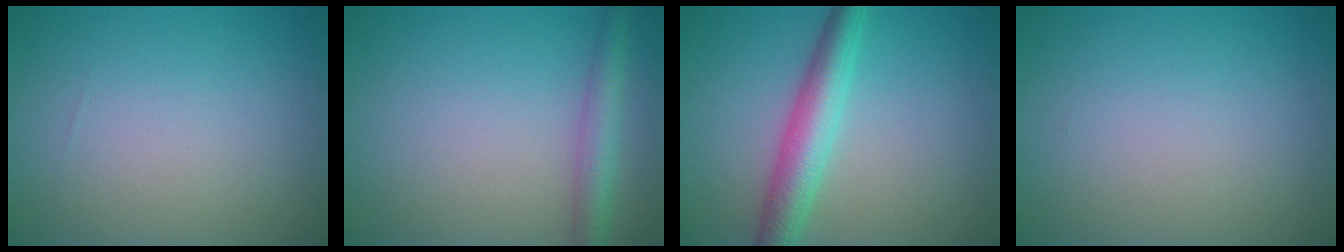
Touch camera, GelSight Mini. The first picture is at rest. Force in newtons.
{"total": 3.2, "press": 3.2, "slide": 0.1}
{"total": 4.8, "press": 4.8, "slide": 0.1}
{"total": 0.0}